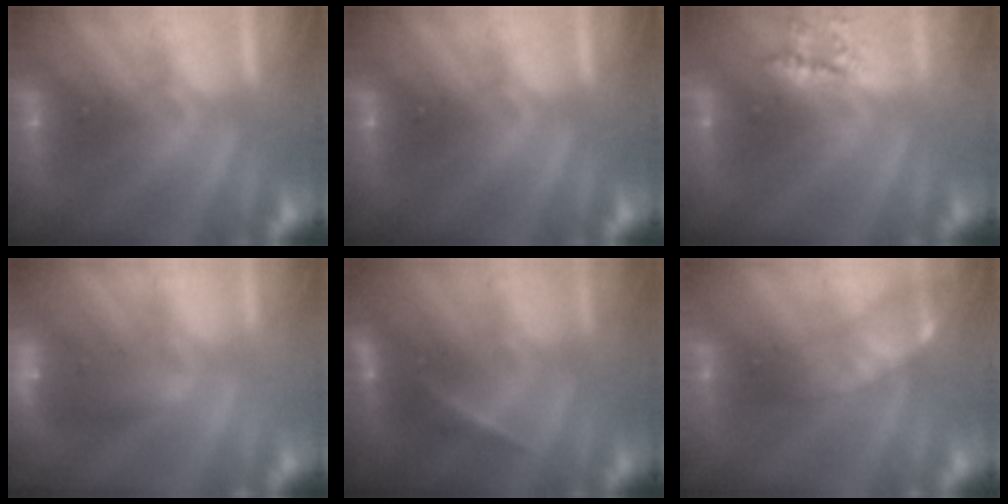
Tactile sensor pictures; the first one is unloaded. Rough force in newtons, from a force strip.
{"total": 0.0}
{"total": 2.2}
{"total": 8.0}
{"total": 2.4}
{"total": 2.6}